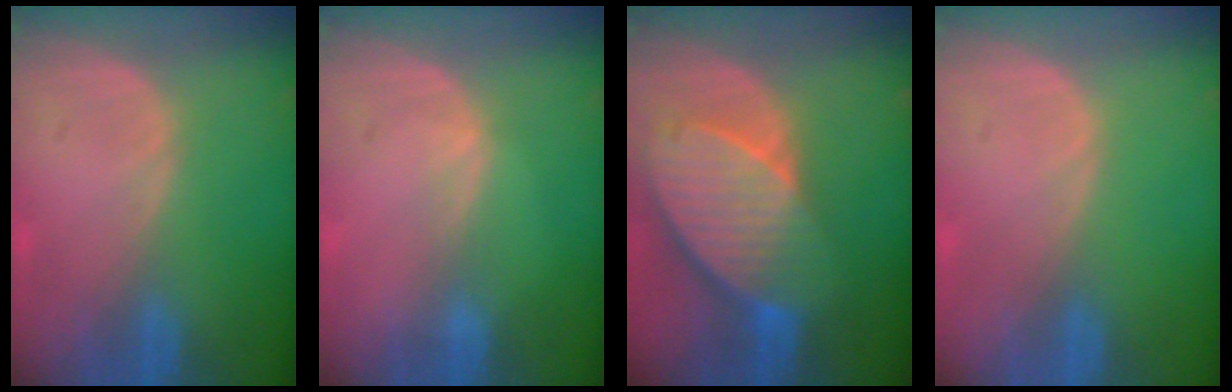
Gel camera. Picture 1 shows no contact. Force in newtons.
{"total": 0.9, "press": 0.8, "slide": 0.2}
{"total": 10.2, "press": 8.9, "slide": 5.0}
{"total": 0.0}